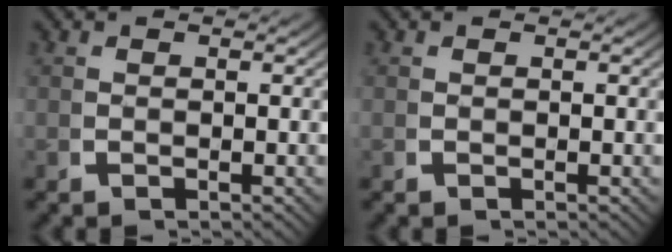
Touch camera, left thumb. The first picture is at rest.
{"total": 0.0}